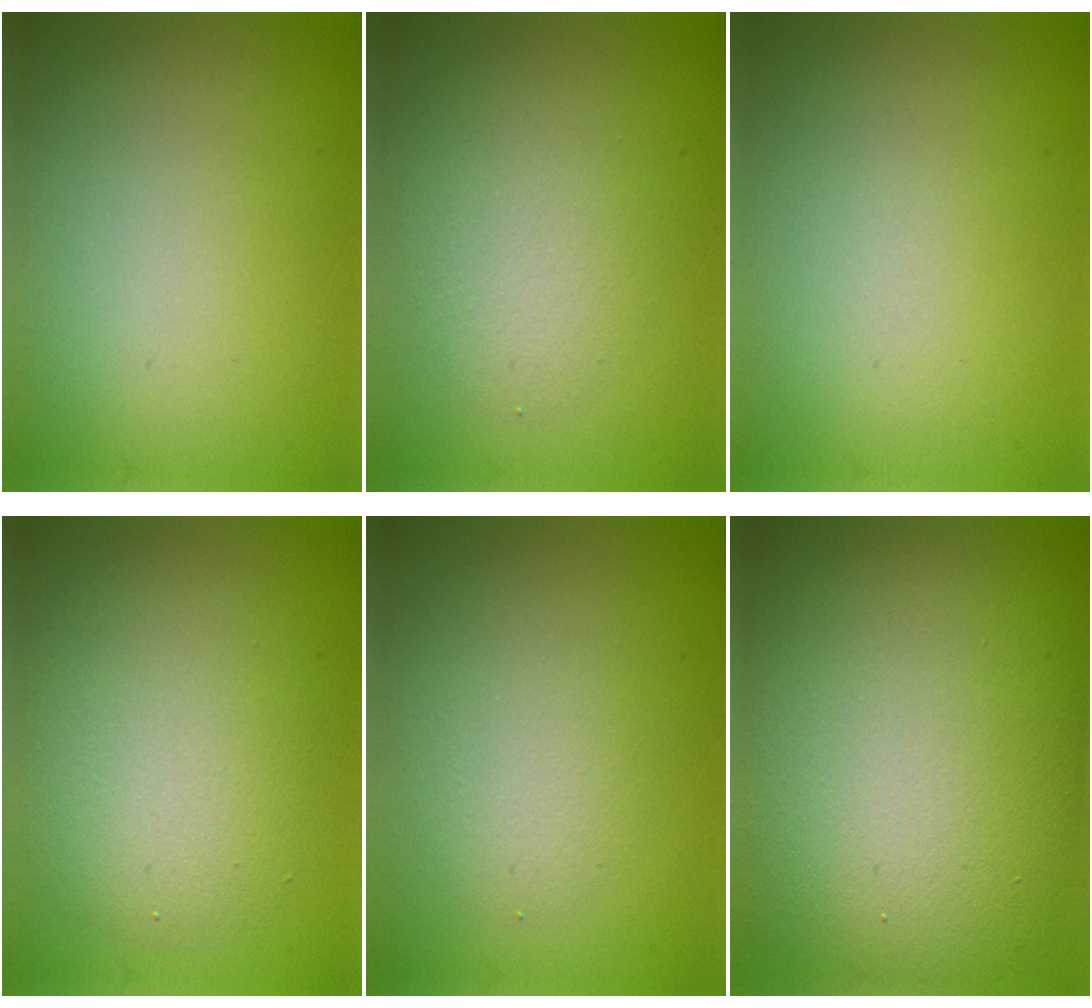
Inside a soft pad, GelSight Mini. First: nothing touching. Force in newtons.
{"total": 2.7, "press": 2.7, "slide": 0.1}
{"total": 0.0}
{"total": 4.9, "press": 4.8, "slide": 0.4}
{"total": 2.4, "press": 2.4, "slide": 0.2}
{"total": 15.1, "press": 15.1, "slide": 0.5}